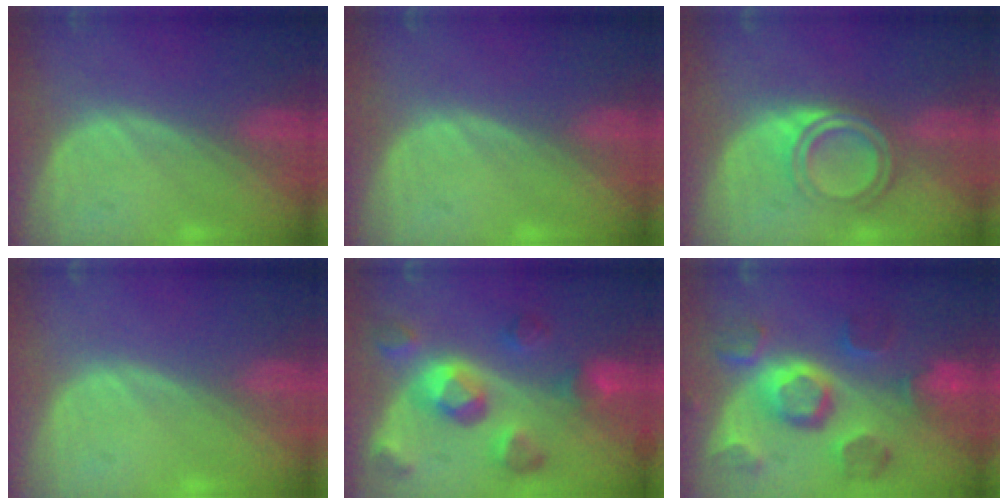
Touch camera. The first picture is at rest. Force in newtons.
{"total": 0.0}
{"total": 5.7, "press": 5.1, "slide": 2.5}
{"total": 0.0}
{"total": 9.8, "press": 8.8, "slide": 4.4}
{"total": 11.3, "press": 10.1, "slide": 5.1}